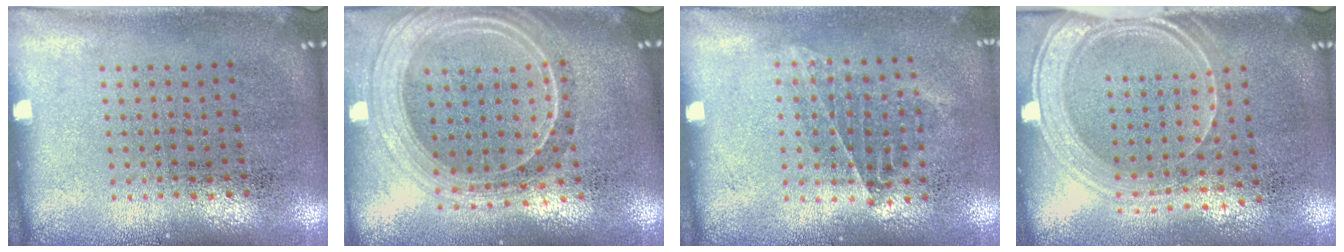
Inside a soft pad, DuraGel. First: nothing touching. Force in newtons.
{"total": 2.4, "press": 2.0, "slide": 1.2}
{"total": 0.9, "press": 0.8, "slide": 0.4}
{"total": 1.8, "press": 1.5, "slide": 0.9}